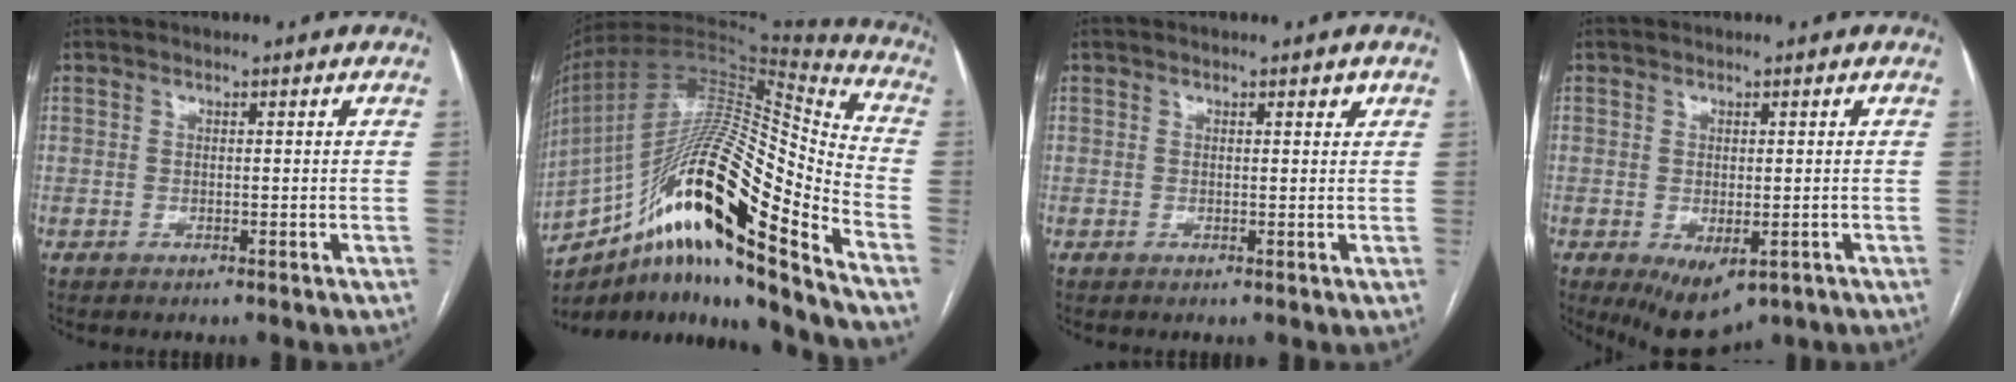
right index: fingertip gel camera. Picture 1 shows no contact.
{"total": 27.3, "force": [-15.3, 3.2, 22.3], "torque": [-0.396, 0.002, -0.268]}
{"total": 1.0, "force": [0.6, 0.4, 0.7], "torque": [-0.009, 0.000, 0.005]}
{"total": 7.1, "force": [-3.3, 3.6, 5.2], "torque": [-0.076, -0.016, -0.038]}